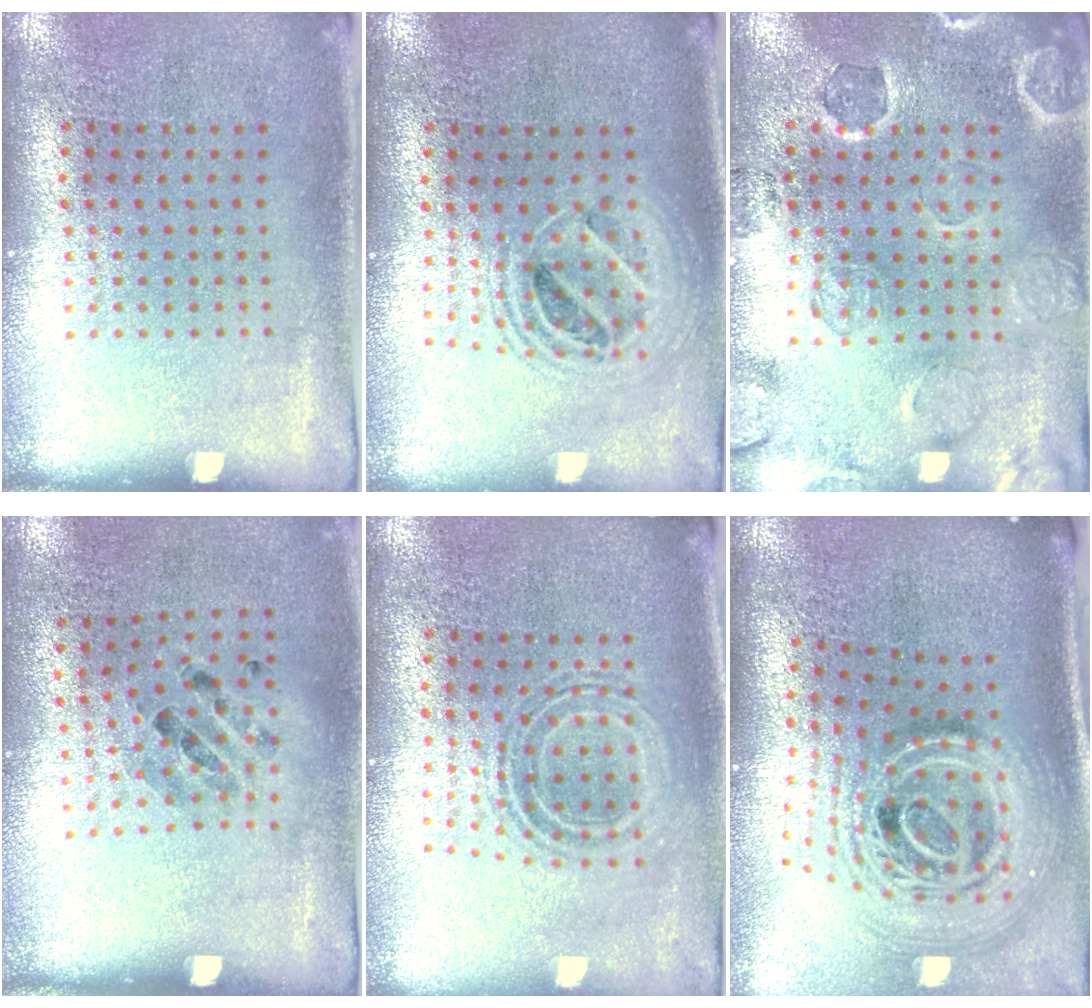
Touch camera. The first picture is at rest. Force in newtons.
{"total": 1.7, "press": 1.5, "slide": 0.8}
{"total": 0.6, "press": 0.5, "slide": 0.3}
{"total": 0.9, "press": 0.8, "slide": 0.4}
{"total": 0.8, "press": 0.8, "slide": 0.3}
{"total": 2.9, "press": 2.0, "slide": 2.2}